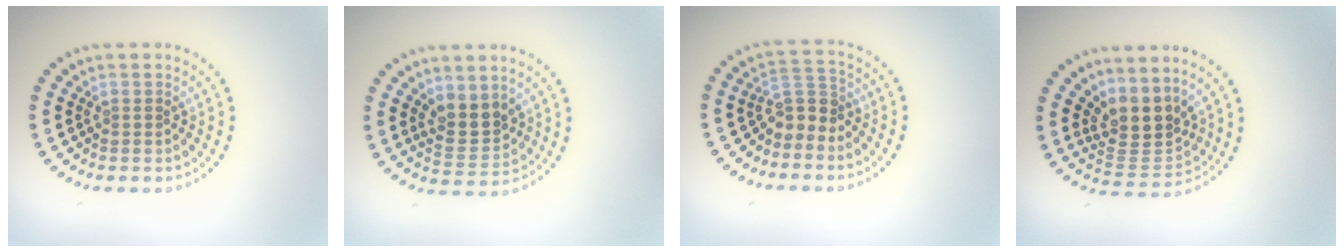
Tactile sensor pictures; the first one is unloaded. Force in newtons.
{"total": 3.0, "press": 2.7, "slide": 1.2}
{"total": 2.5, "press": 2.0, "slide": 1.5}
{"total": 4.0, "press": 3.1, "slide": 2.5}